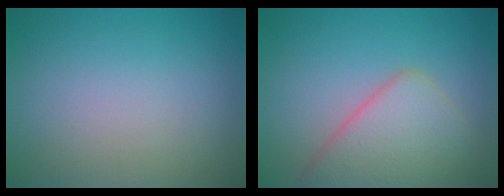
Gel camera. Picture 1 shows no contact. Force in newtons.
{"total": 5.4, "press": 5.4, "slide": 0.4}